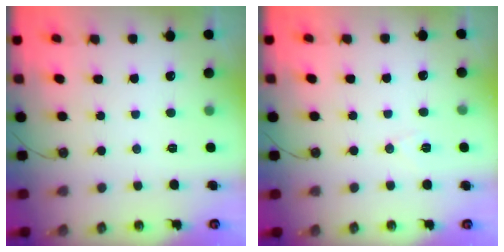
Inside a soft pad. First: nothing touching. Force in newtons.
{"total": 5.0, "press": 3.3, "slide": 3.7}